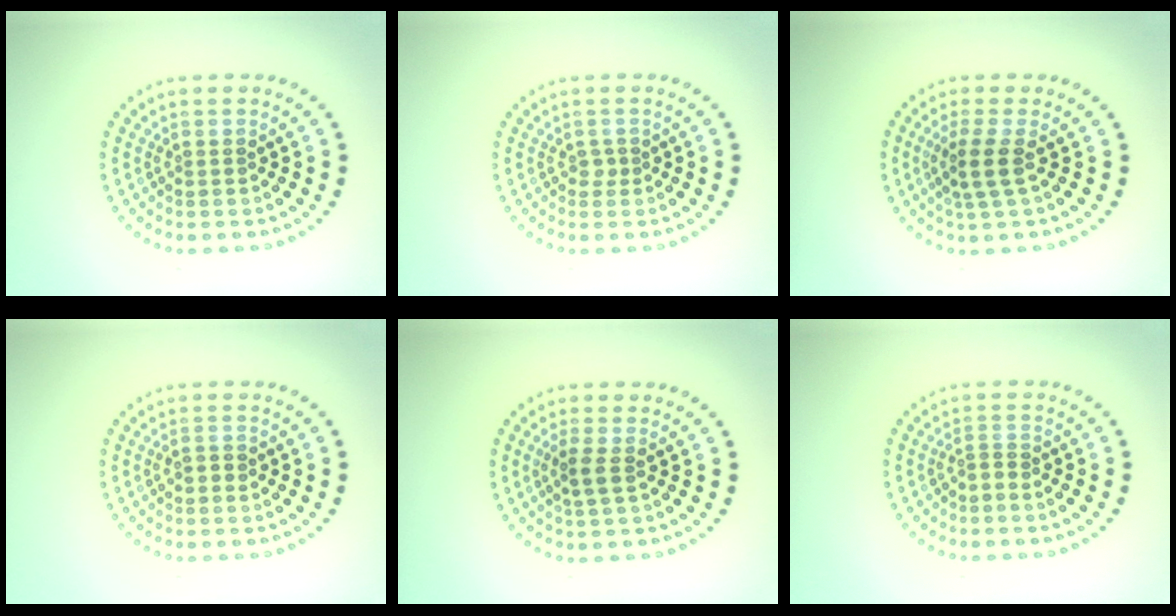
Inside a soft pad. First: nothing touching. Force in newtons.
{"total": 0.6, "press": 0.5, "slide": 0.3}
{"total": 2.5, "press": 2.0, "slide": 1.5}
{"total": 0.8, "press": 0.8, "slide": 0.1}
{"total": 1.5, "press": 1.3, "slide": 0.9}
{"total": 0.8, "press": 0.3, "slide": 0.8}